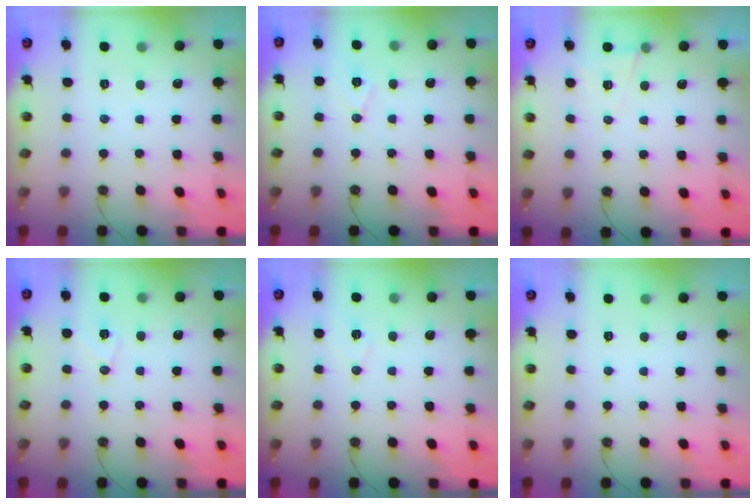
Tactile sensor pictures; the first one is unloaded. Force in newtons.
{"total": 7.2, "press": 6.1, "slide": 3.9}
{"total": 5.4, "press": 3.1, "slide": 4.5}
{"total": 7.0, "press": 7.0, "slide": 1.1}
{"total": 6.5, "press": 4.8, "slide": 4.4}
{"total": 0.0}